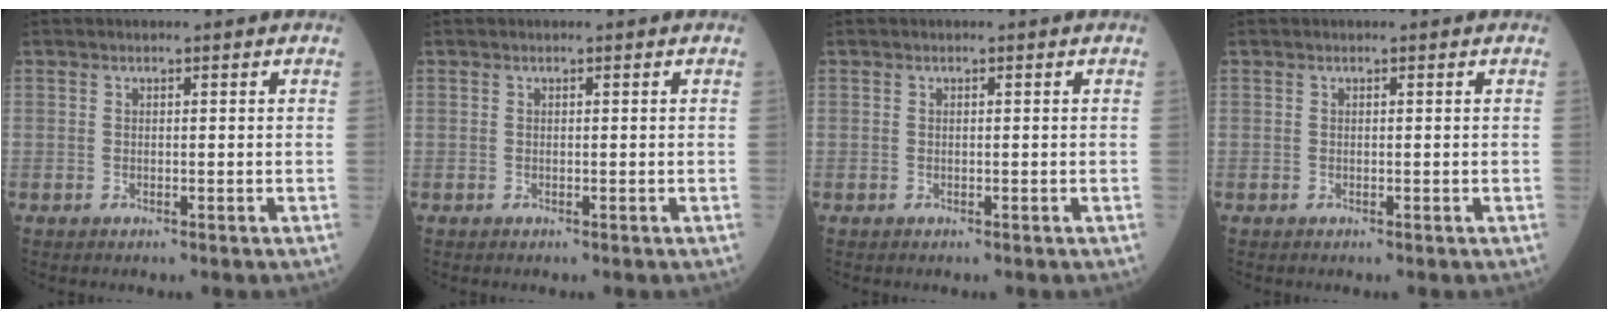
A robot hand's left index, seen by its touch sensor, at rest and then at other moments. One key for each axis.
{"total": 0.0}
{"total": 0.0}
{"total": 0.0}